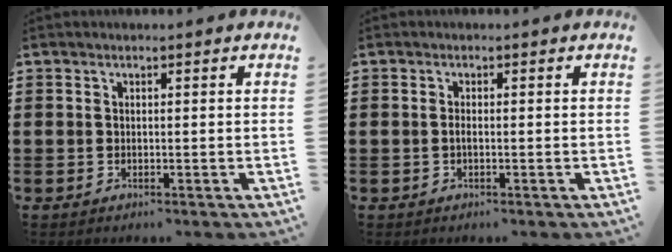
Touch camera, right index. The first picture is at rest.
{"total": 1.0, "force": [-0.3, 0.2, 0.9], "torque": [-0.025, -0.006, -0.008]}